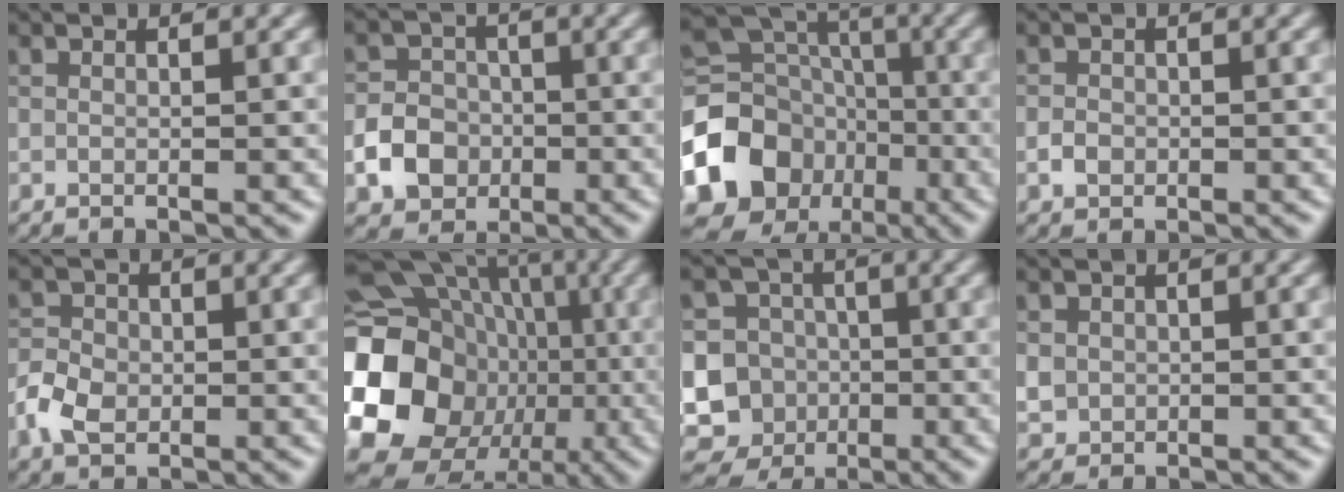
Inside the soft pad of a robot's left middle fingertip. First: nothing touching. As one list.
[{"total": 4.1, "force": [-1.3, 3.5, 1.7], "torque": [-0.025, 0.003, -0.029]}, {"total": 11.5, "force": [-4.3, 9.5, 4.9], "torque": [-0.109, -0.014, -0.082]}, {"total": 1.2, "force": [-0.4, 1.0, 0.6], "torque": [-0.008, -0.001, -0.010]}, {"total": 3.4, "force": [-1.1, 2.5, 1.9], "torque": [-0.041, 0.001, -0.025]}, {"total": 22.9, "force": [-3.7, 20.7, 9.1], "torque": [-0.186, -0.016, -0.095]}, {"total": 15.1, "force": [-4.4, 14.2, 2.8], "torque": [-0.099, -0.011, -0.087]}, {"total": 1.6, "force": [0.0, 1.5, 0.4], "torque": [-0.004, -0.005, 0.003]}]